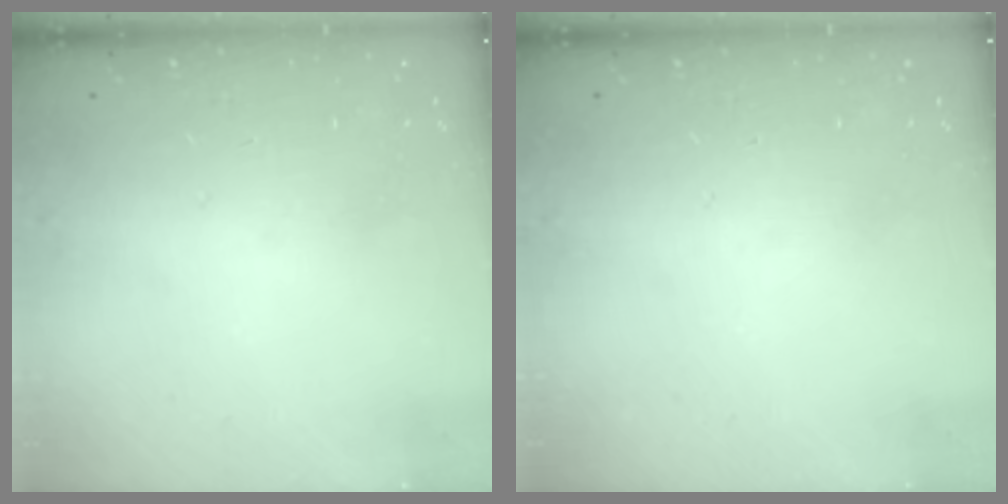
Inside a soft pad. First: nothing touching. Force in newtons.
{"total": 0.0}